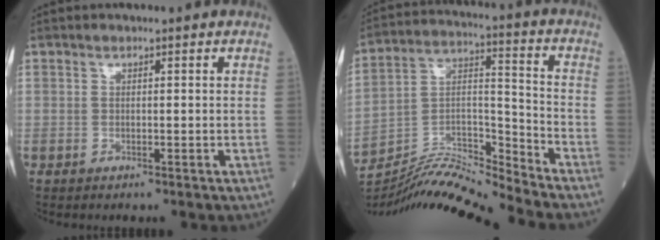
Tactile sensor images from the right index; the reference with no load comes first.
{"total": 13.5, "force": [-13.1, -1.6, 2.7], "torque": [-0.050, 0.038, -0.243]}